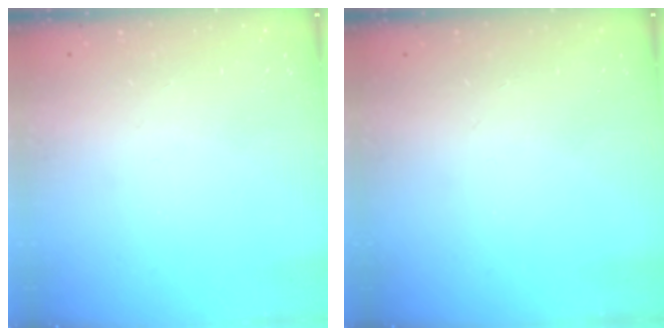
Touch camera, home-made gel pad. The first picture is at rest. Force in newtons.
{"total": 0.0}